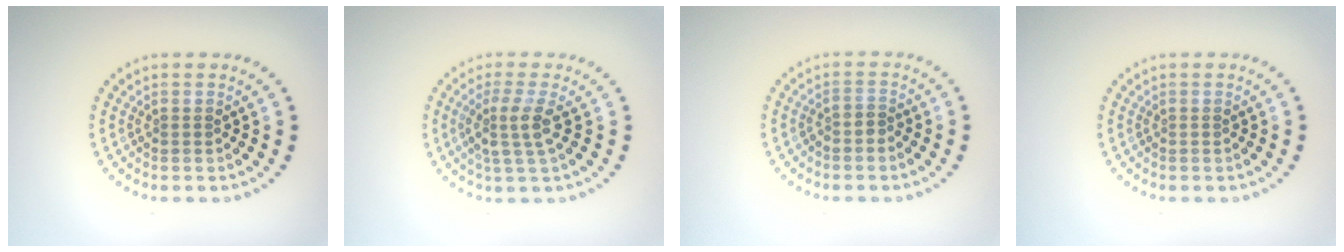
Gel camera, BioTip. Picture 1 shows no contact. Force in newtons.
{"total": 2.8, "press": 2.2, "slide": 1.7}
{"total": 1.0, "press": 0.6, "slide": 0.8}
{"total": 0.0}